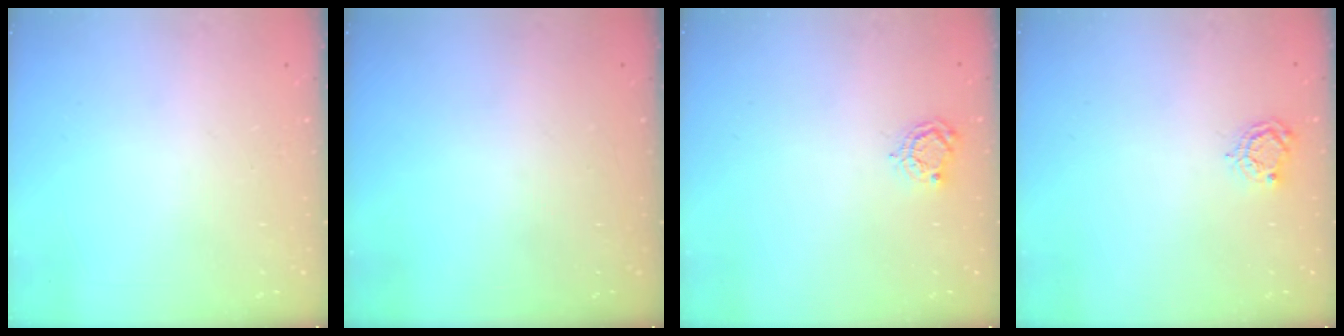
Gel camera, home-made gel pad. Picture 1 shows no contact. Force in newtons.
{"total": 0.0}
{"total": 4.8, "press": 4.7, "slide": 0.5}
{"total": 4.8, "press": 4.7, "slide": 0.5}